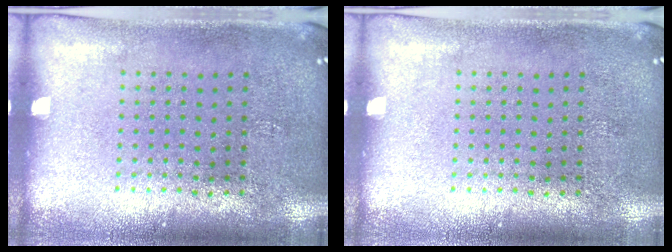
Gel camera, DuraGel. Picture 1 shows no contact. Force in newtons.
{"total": 0.0}